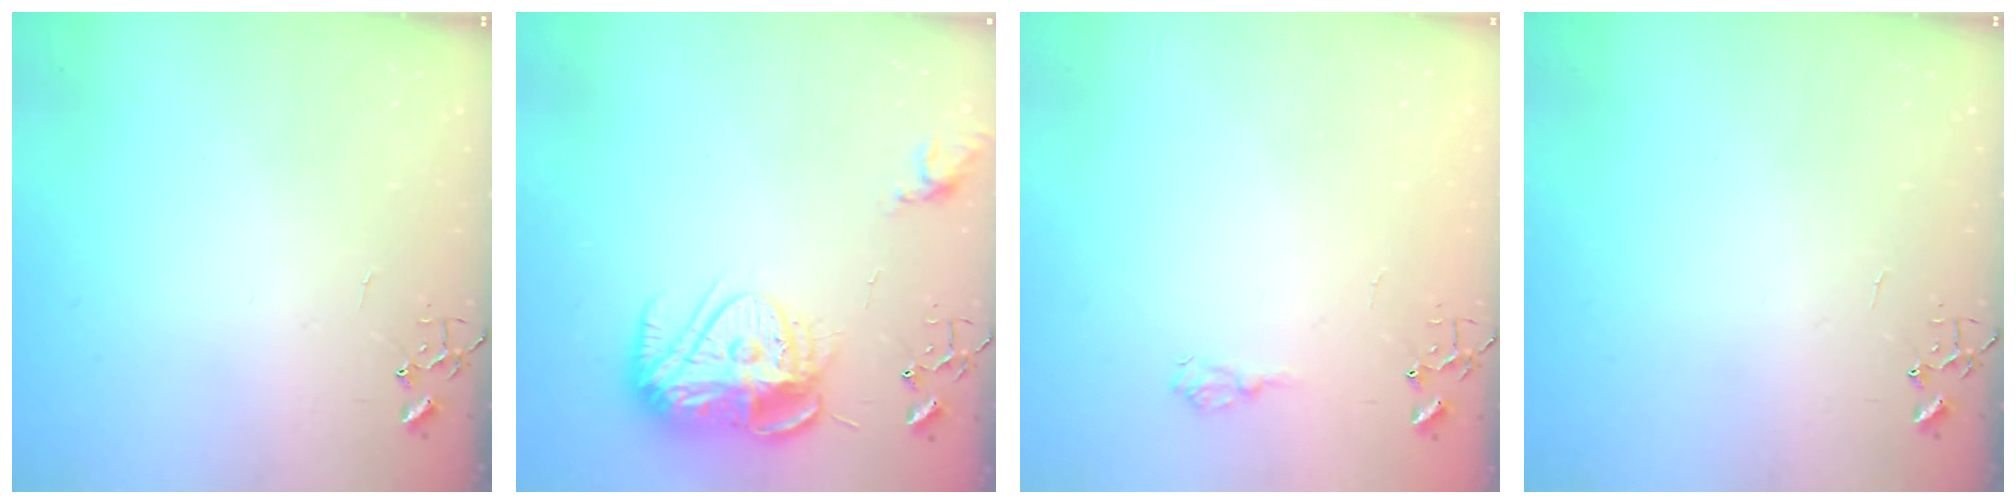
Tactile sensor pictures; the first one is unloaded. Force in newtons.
{"total": 15.7, "press": 15.7, "slide": 1.0}
{"total": 6.8, "press": 6.8, "slide": 0.9}
{"total": 0.0}